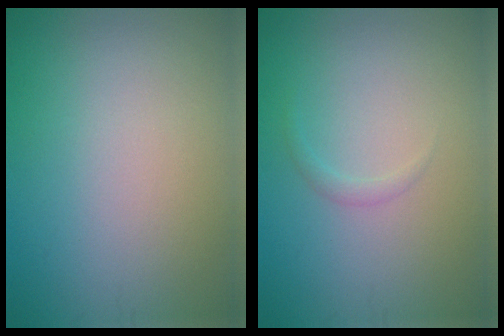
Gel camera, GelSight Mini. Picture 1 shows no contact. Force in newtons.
{"total": 0.7, "press": 0.7, "slide": 0.1}